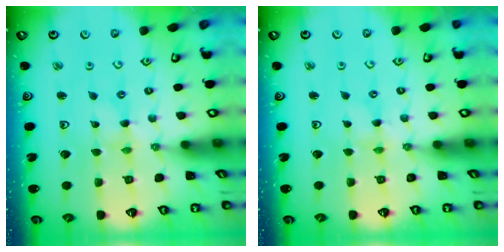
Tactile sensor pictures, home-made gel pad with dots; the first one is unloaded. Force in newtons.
{"total": 0.0}